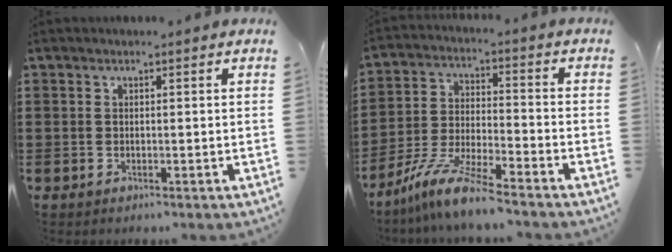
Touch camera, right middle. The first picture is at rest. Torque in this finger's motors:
{"motor_torque": [1.66, -0.48, 0.38, 0.21]}